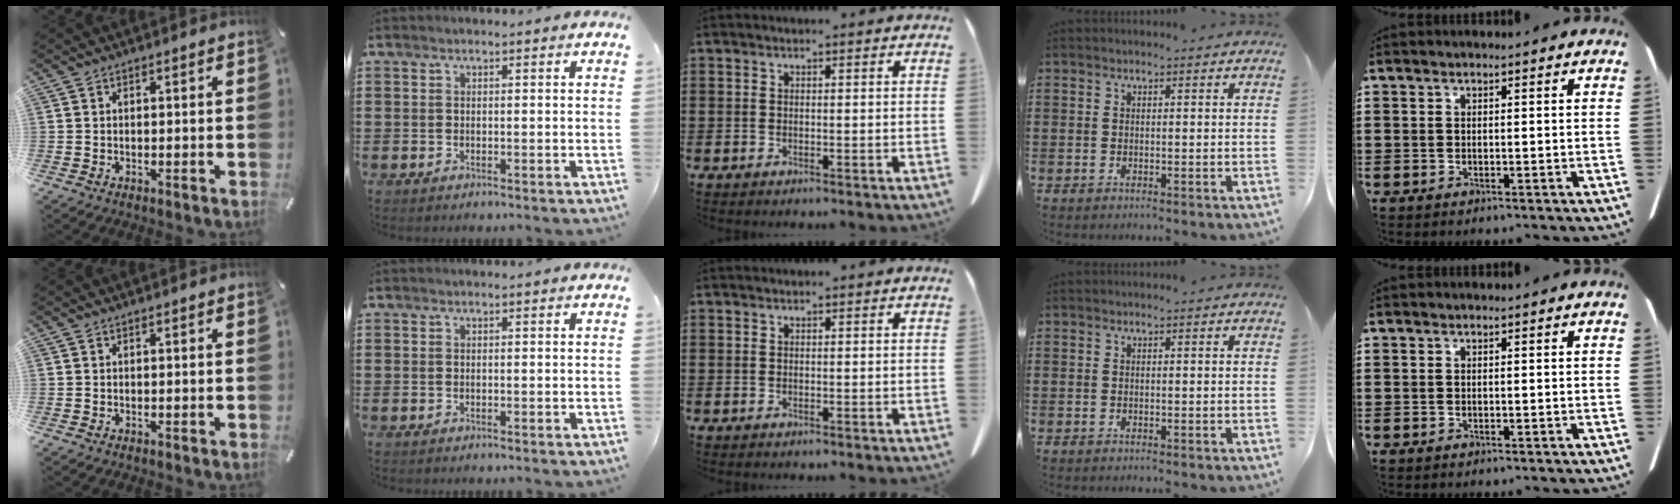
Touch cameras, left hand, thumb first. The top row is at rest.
{}